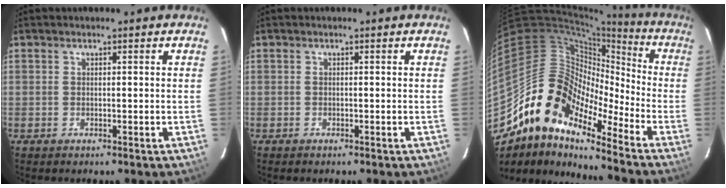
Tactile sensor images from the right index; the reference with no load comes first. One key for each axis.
{"total": 0.0}
{"total": 15.3, "fx": -11.4, "fy": 5.6, "fz": 8.6, "tx": -0.133, "ty": 0.003, "tz": -0.234}